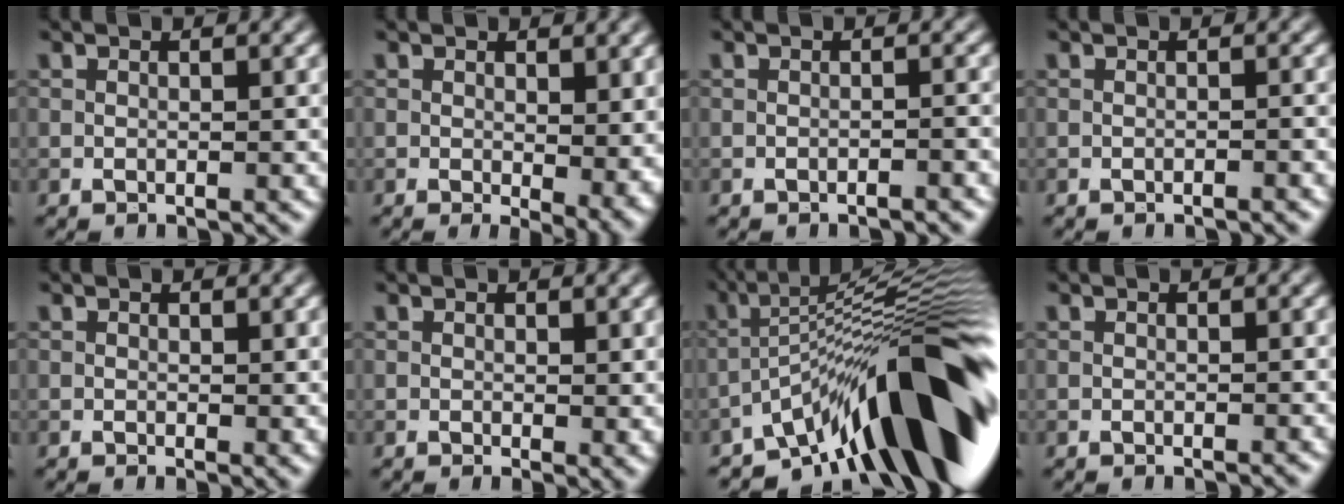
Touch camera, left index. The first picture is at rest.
{"total": 3.9, "force": [0.3, 1.7, 3.5], "torque": [-0.043, -0.012, 0.007]}
{"total": 0.9, "force": [-0.8, 0.0, 0.4], "torque": [-0.003, 0.006, -0.015]}
{"total": 0.6, "force": [-0.5, 0.0, 0.2], "torque": [-0.002, 0.004, -0.010]}
{"total": 0.8, "force": [0.2, 0.3, 0.8], "torque": [-0.007, -0.003, 0.001]}
{"total": 1.2, "force": [0.3, 0.4, 1.2], "torque": [-0.011, -0.004, 0.004]}
{"total": 14.7, "force": [-7.3, 4.0, 12.1], "torque": [-0.164, 0.026, -0.126]}
{"total": 0.0}